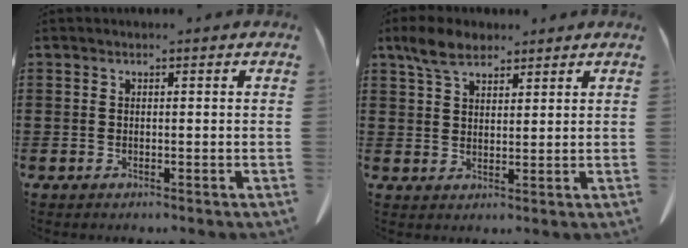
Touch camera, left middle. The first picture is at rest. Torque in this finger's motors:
{"motor_torque": [1.02, -0.74, 0.11, 0.06]}